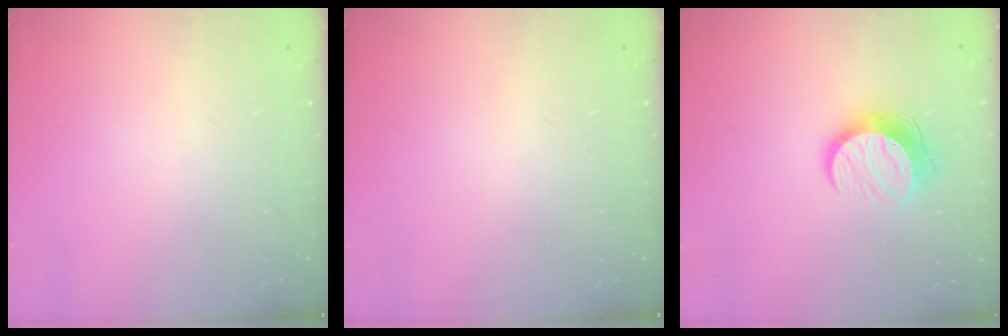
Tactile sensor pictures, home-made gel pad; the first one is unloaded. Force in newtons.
{"total": 0.0}
{"total": 10.3, "press": 10.3, "slide": 0.5}